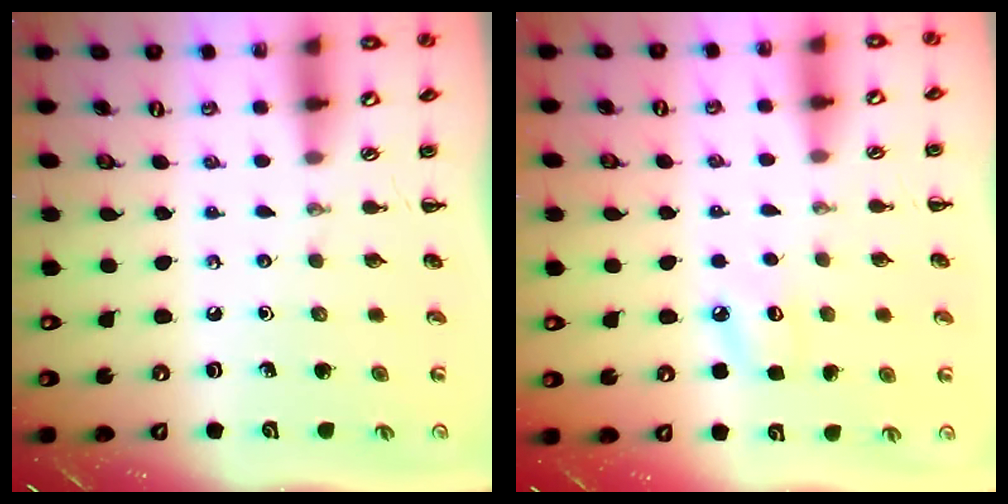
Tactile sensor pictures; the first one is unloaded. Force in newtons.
{"total": 6.8, "press": 6.5, "slide": 2.0}